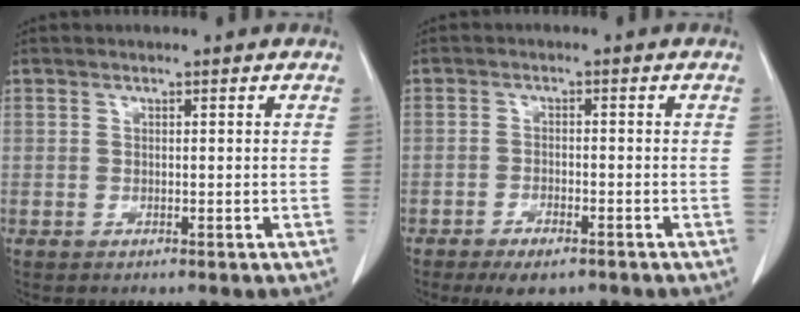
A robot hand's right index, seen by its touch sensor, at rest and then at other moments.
{"total": 5.0, "force": [-3.6, 1.8, 3.0], "torque": [-0.046, -0.004, -0.053]}